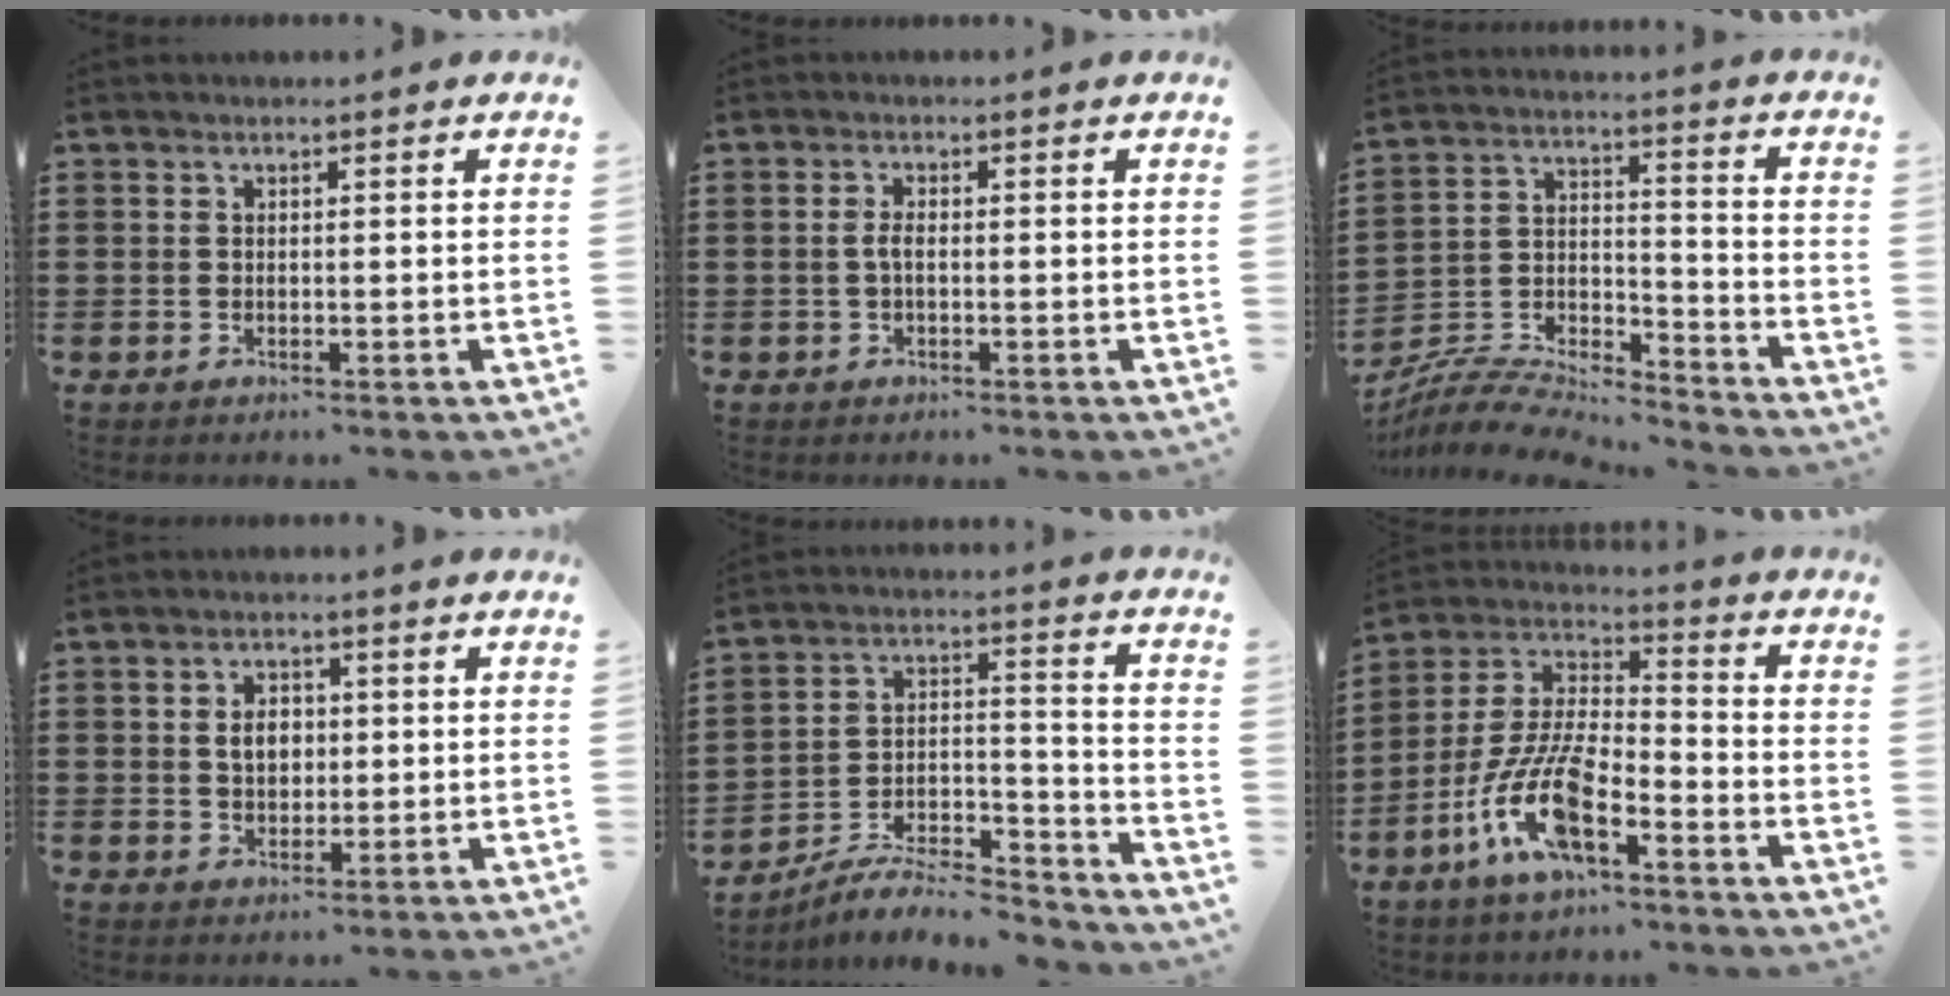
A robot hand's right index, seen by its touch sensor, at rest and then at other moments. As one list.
[{"total": 1.8, "force": [-0.4, 0.5, 1.7], "torque": [-0.047, -0.005, -0.012]}, {"total": 7.0, "force": [-6.8, 1.0, 1.6], "torque": [-0.036, 0.000, -0.136]}, {"total": 3.6, "force": [0.3, 2.6, 2.5], "torque": [-0.047, 0.007, 0.001]}, {"total": 8.5, "force": [-7.8, 1.7, 3.1], "torque": [-0.047, 0.018, -0.148]}, {"total": 12.0, "force": [-6.5, 3.9, 9.3], "torque": [-0.221, -0.008, -0.130]}]